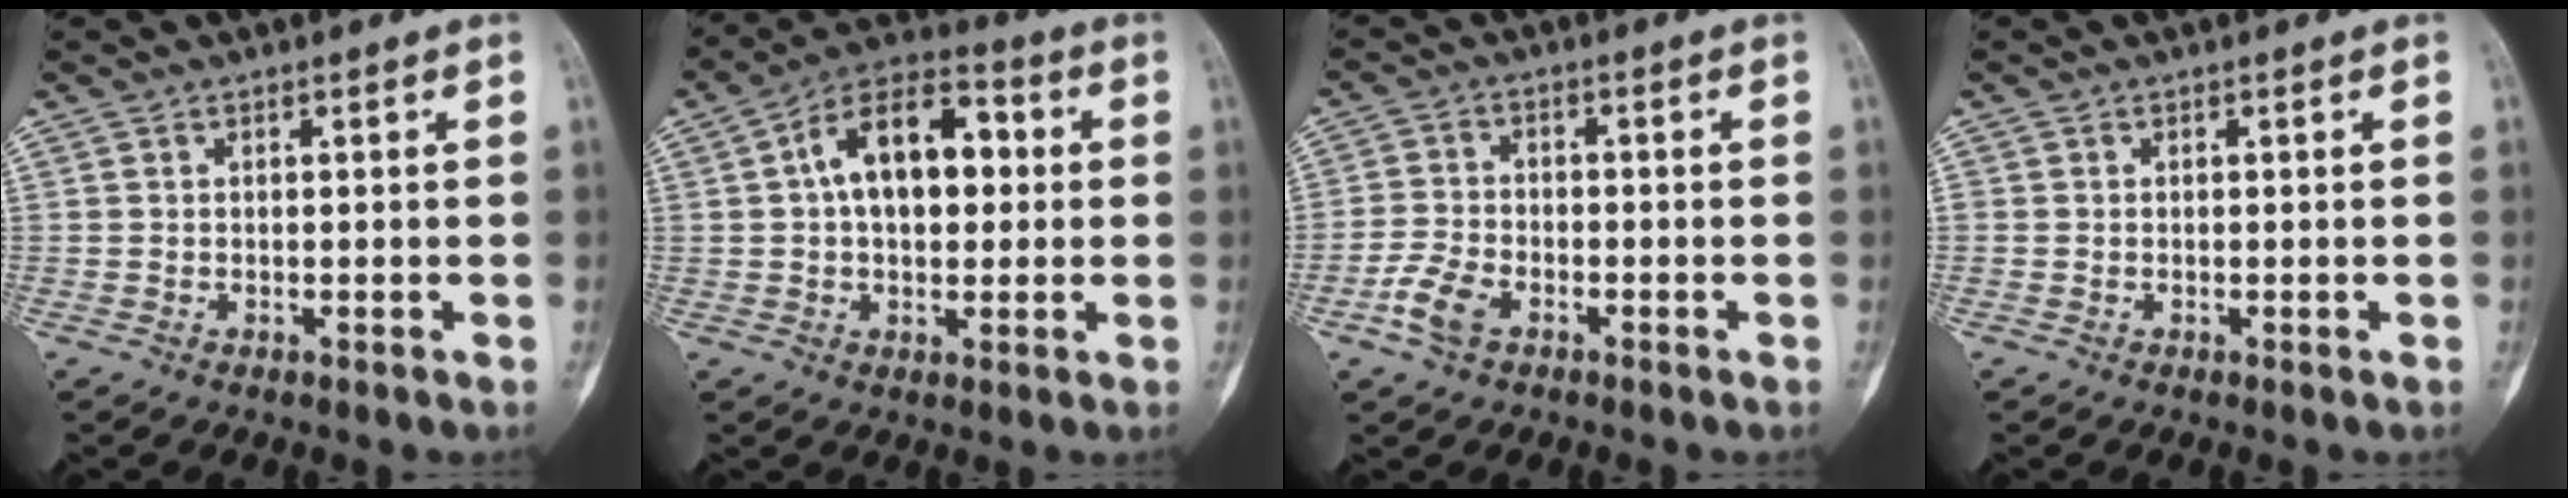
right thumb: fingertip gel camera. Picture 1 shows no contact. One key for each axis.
{"total": 14.6, "fx": 1.9, "fy": 8.6, "fz": 11.6, "tx": -0.161, "ty": 0.030, "tz": 0.021}
{"total": 5.6, "fx": -3.0, "fy": 3.2, "fz": 3.6, "tx": -0.078, "ty": 0.013, "tz": -0.063}
{"total": 0.0}